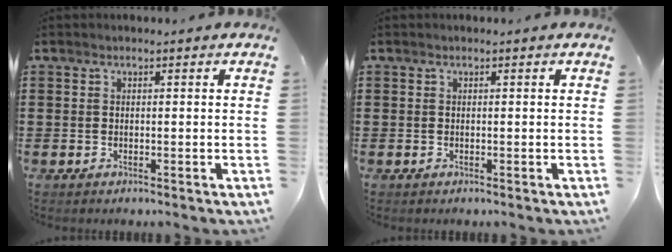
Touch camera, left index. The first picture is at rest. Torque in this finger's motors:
{"motor_torque": [0.02, -0.02, 0.00, 0.00]}